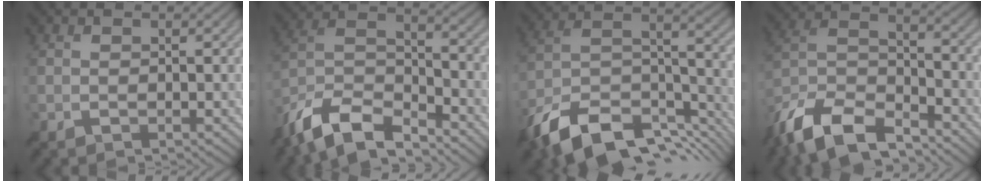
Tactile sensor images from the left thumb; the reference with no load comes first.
{"total": 13.0, "force": [-10.1, 4.2, 7.0], "torque": [-0.159, 0.002, -0.196]}
{"total": 15.3, "force": [-10.7, 6.4, 8.9], "torque": [-0.202, -0.011, -0.183]}
{"total": 14.1, "force": [-10.7, 5.2, 7.5], "torque": [-0.174, 0.002, -0.206]}